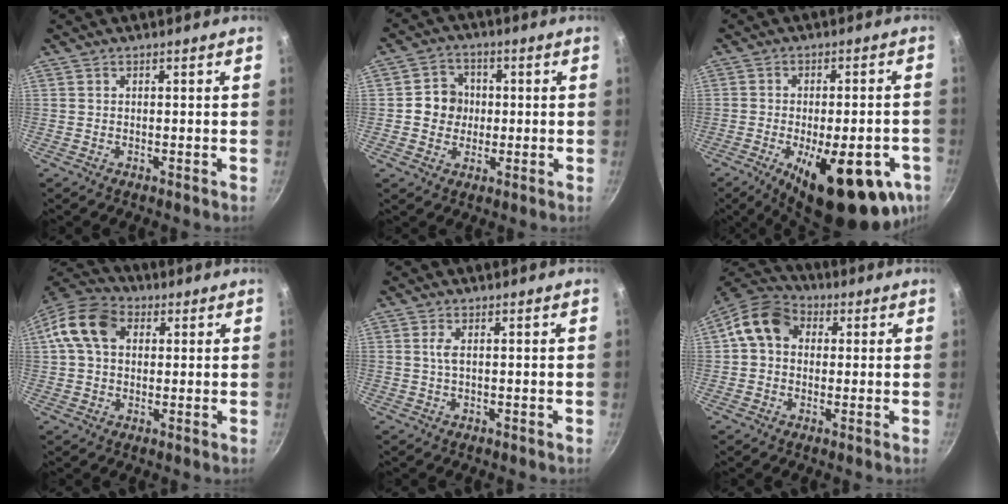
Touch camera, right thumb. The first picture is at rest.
{"total": 6.6, "force": [0.1, 6.1, 2.5], "torque": [-0.005, 0.007, -0.009]}
{"total": 22.2, "force": [-8.7, 8.2, 18.7], "torque": [-0.225, 0.005, -0.111]}
{"total": 11.6, "force": [2.8, 8.4, 7.5], "torque": [-0.119, 0.021, 0.032]}
{"total": 1.6, "force": [0.3, 0.4, 1.6], "torque": [-0.036, 0.001, 0.007]}
{"total": 9.7, "force": [1.7, 7.7, 5.7], "torque": [-0.075, 0.022, 0.010]}